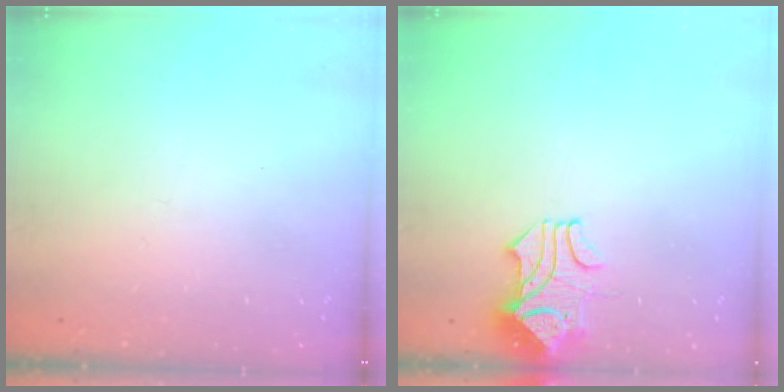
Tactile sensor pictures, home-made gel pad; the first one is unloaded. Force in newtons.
{"total": 1.7, "press": 1.3, "slide": 1.1}